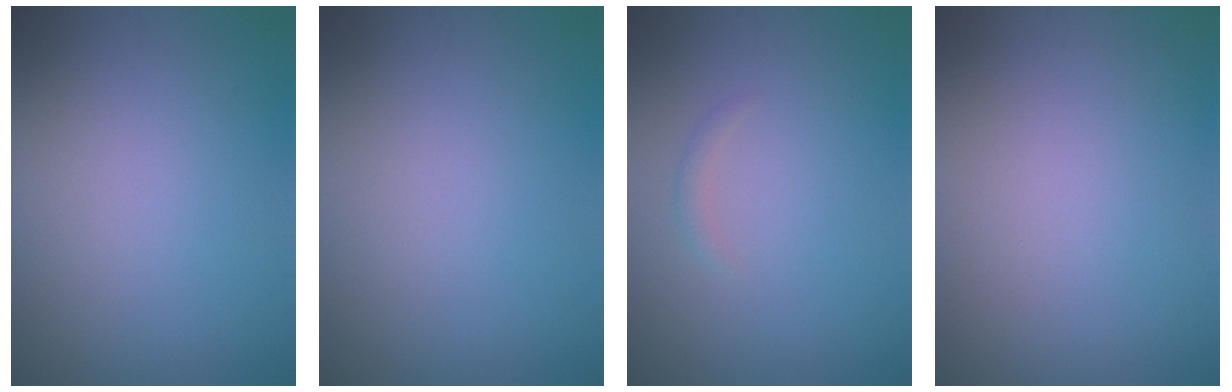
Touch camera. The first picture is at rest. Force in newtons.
{"total": 0.0}
{"total": 0.7, "press": 0.7, "slide": 0.0}
{"total": 0.0}